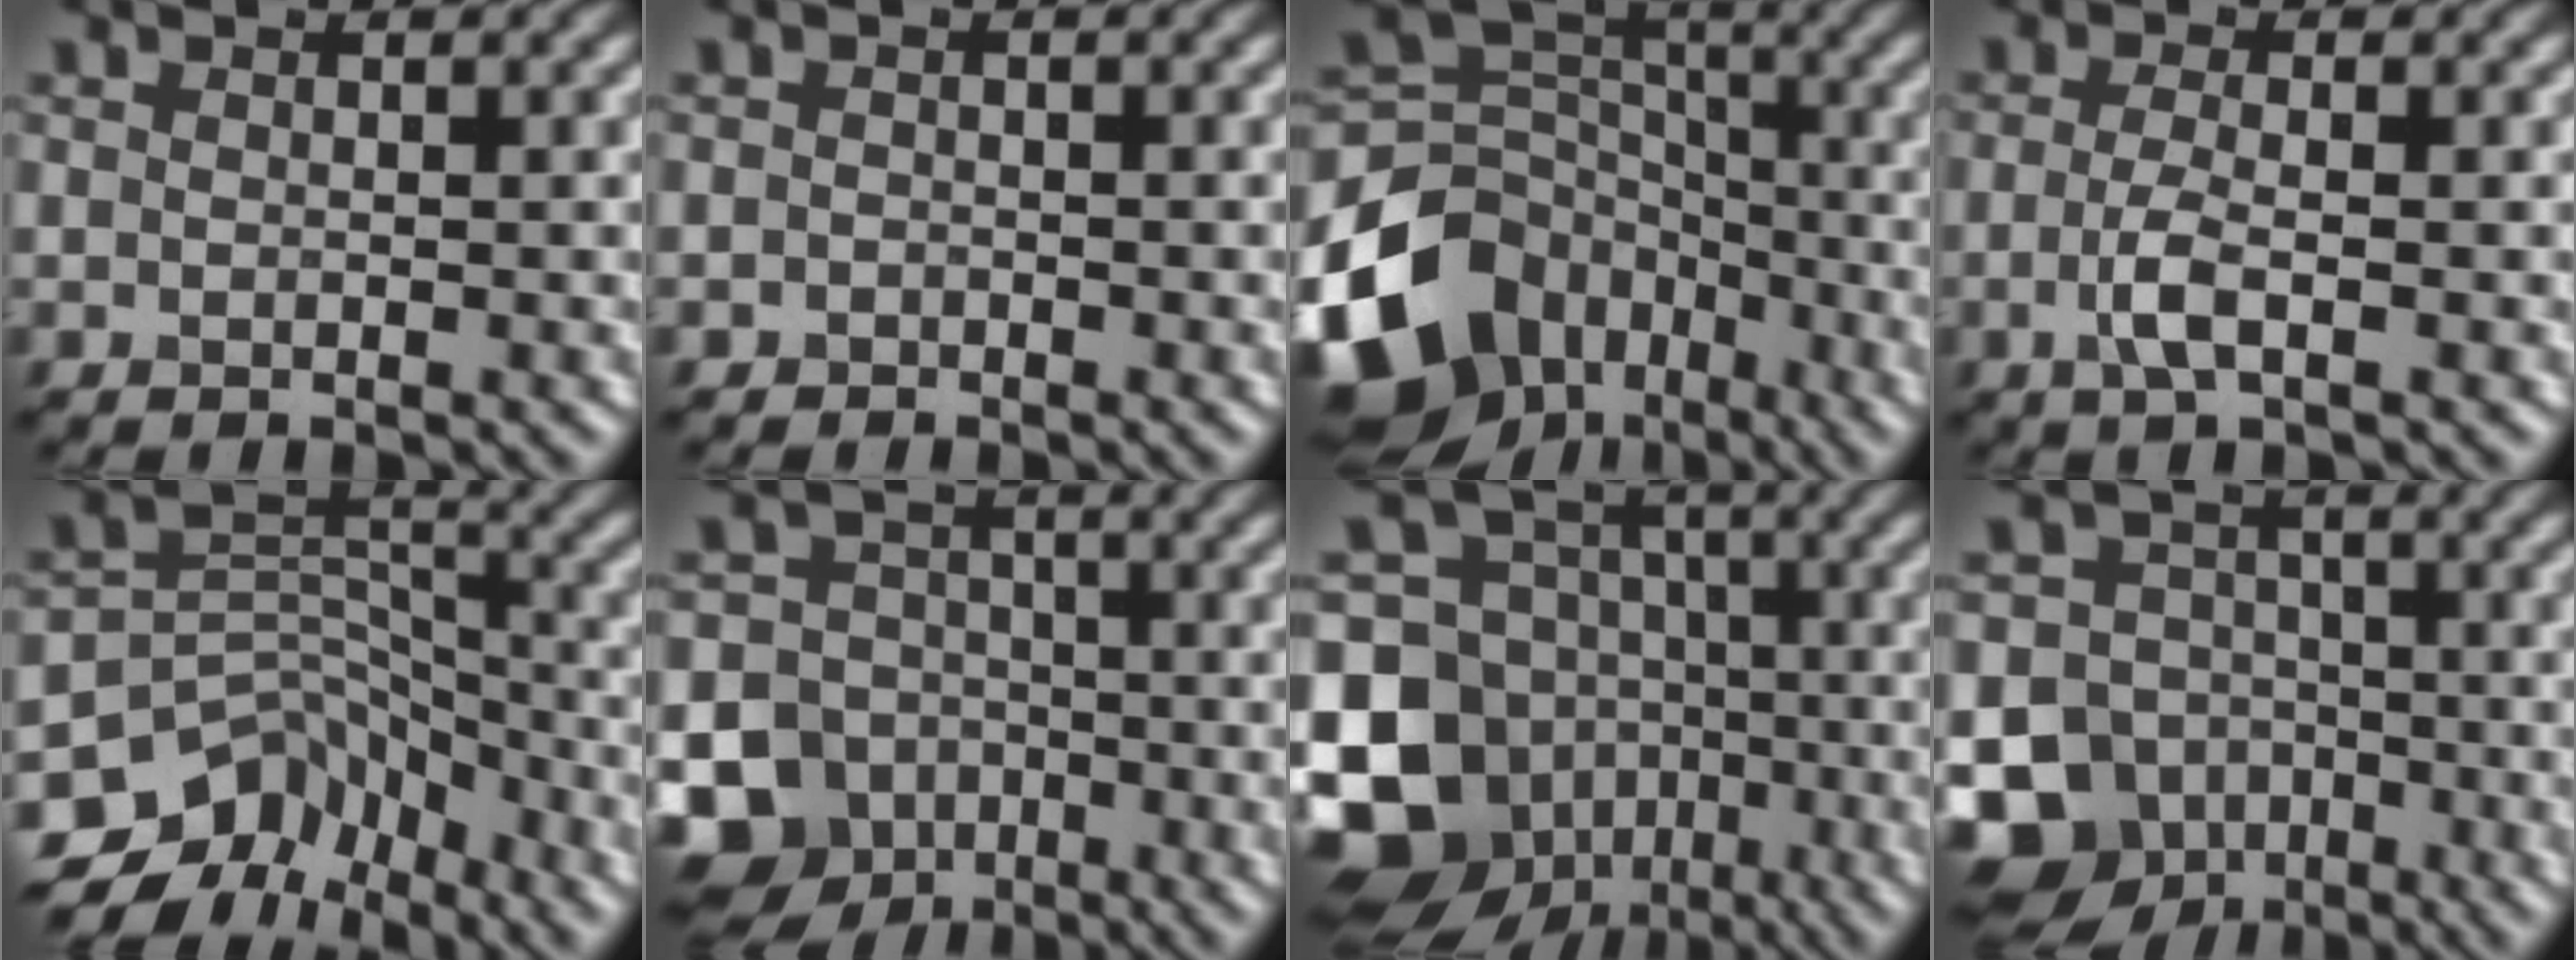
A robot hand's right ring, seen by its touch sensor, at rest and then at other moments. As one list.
[{"total": 0.7, "force": [-0.5, 0.5, -0.1], "torque": [0.007, -0.002, -0.009]}, {"total": 15.4, "force": [-8.4, 11.1, 6.4], "torque": [-0.166, -0.016, -0.144]}, {"total": 2.6, "force": [-0.6, 0.8, 2.4], "torque": [-0.054, -0.004, -0.014]}, {"total": 10.9, "force": [-7.9, 6.9, 3.1], "torque": [-0.044, 0.020, -0.118]}, {"total": 14.3, "force": [-7.4, 11.9, 3.0], "torque": [-0.070, -0.043, -0.141]}, {"total": 14.4, "force": [-5.8, 12.0, 5.5], "torque": [-0.127, -0.022, -0.106]}, {"total": 13.2, "force": [-7.4, 10.5, 3.0], "torque": [-0.048, -0.040, -0.145]}]